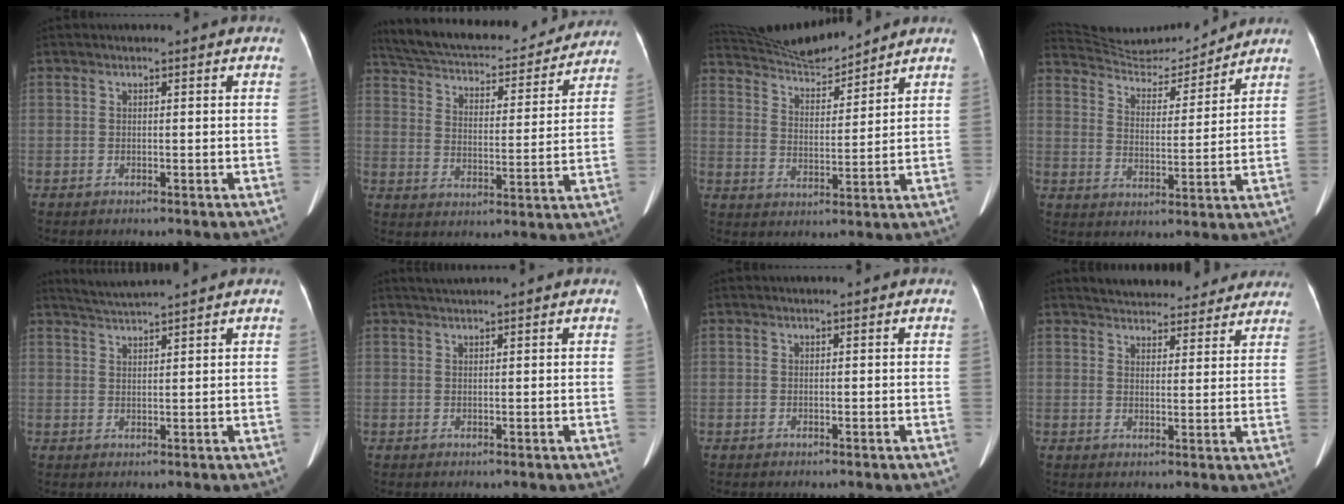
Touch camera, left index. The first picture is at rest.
{"total": 24.2, "force": [21.7, 6.2, 8.8], "torque": [-0.158, 0.003, 0.294]}
{"total": 10.7, "force": [10.4, 0.2, 2.4], "torque": [-0.056, 0.007, 0.187]}
{"total": 12.5, "force": [12.3, 1.1, 1.6], "torque": [-0.035, -0.007, 0.198]}
{"total": 3.9, "force": [3.6, -1.2, 0.8], "torque": [-0.018, 0.012, 0.069]}
{"total": 2.4, "force": [2.2, -0.4, 0.9], "torque": [-0.012, 0.021, 0.041]}
{"total": 0.0}
{"total": 16.2, "force": [14.9, 5.0, 4.1], "torque": [-0.047, 0.011, 0.180]}